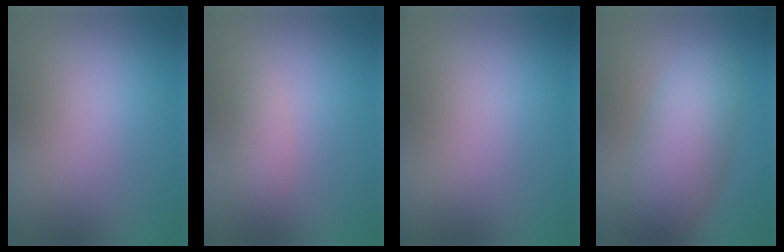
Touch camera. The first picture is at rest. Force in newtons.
{"total": 1.5, "press": 1.5, "slide": 0.1}
{"total": 0.0}
{"total": 5.5, "press": 5.5, "slide": 0.4}